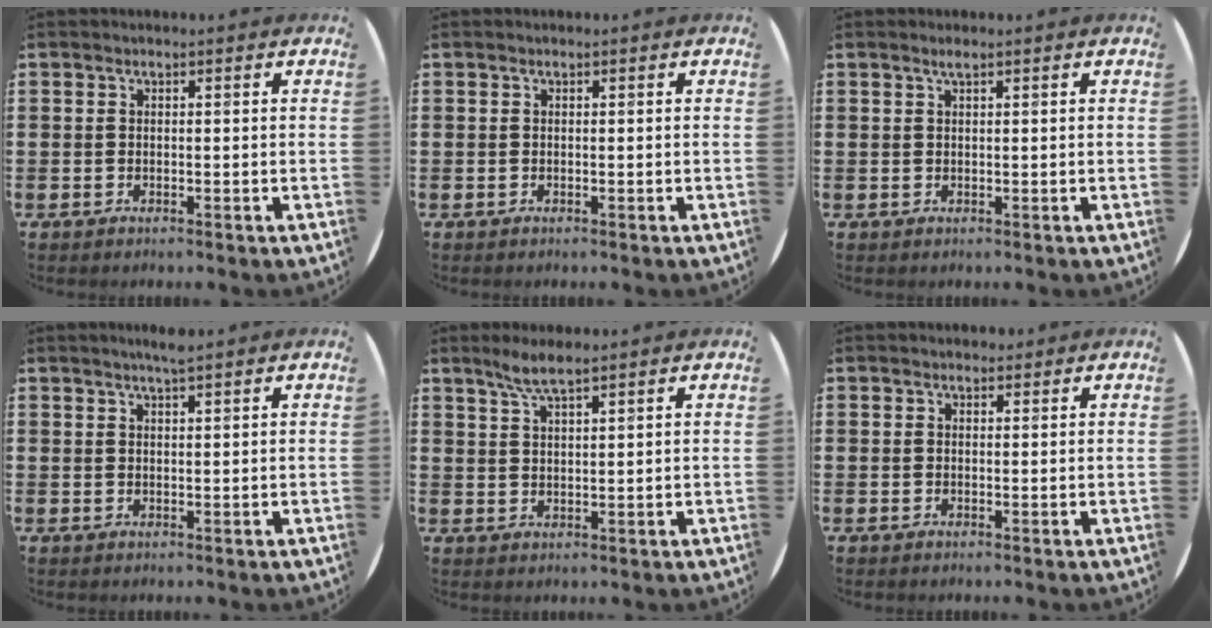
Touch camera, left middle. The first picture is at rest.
{"total": 0.0}
{"total": 0.8, "force": [0.6, 0.0, 0.5], "torque": [-0.008, 0.001, 0.010]}
{"total": 2.2, "force": [2.0, -0.2, 0.9], "torque": [-0.017, 0.001, 0.035]}
{"total": 3.4, "force": [2.8, 0.3, 2.0], "torque": [-0.044, 0.003, 0.050]}
{"total": 0.8, "force": [0.7, 0.4, 0.0], "torque": [0.008, 0.000, 0.012]}